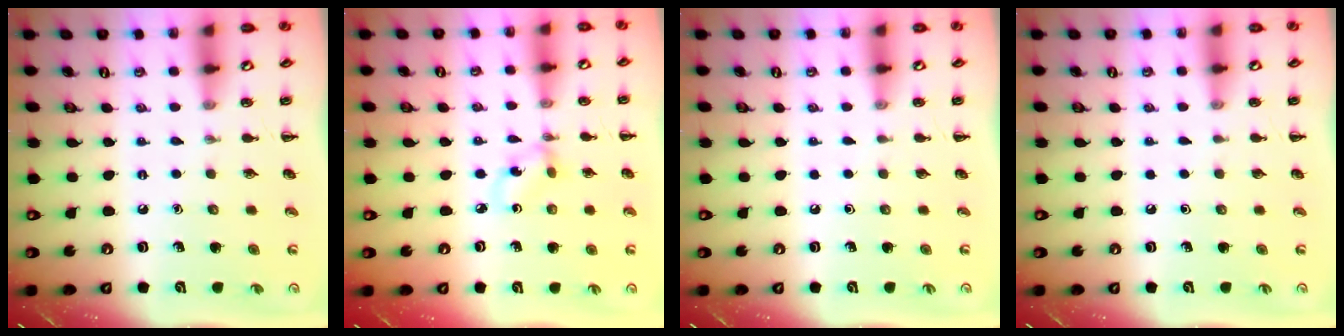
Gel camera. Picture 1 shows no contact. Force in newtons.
{"total": 2.4, "press": 2.4, "slide": 0.6}
{"total": 0.0}
{"total": 0.0}